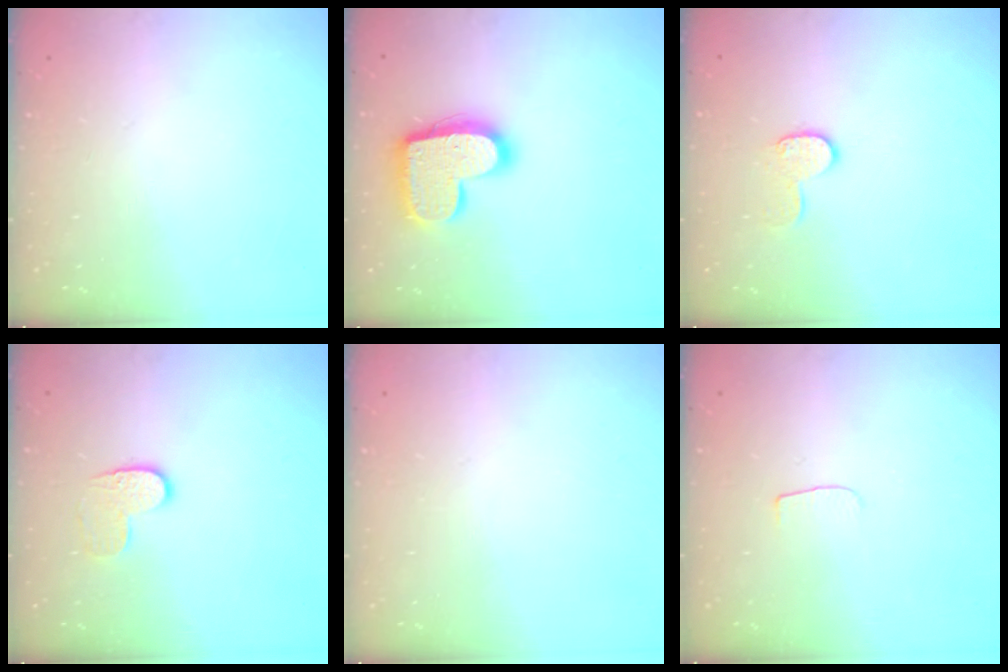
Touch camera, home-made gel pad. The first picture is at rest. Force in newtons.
{"total": 17.2, "press": 17.2, "slide": 0.9}
{"total": 8.0, "press": 8.0, "slide": 0.2}
{"total": 6.5, "press": 6.4, "slide": 0.5}
{"total": 0.0}
{"total": 3.0, "press": 3.0, "slide": 0.3}